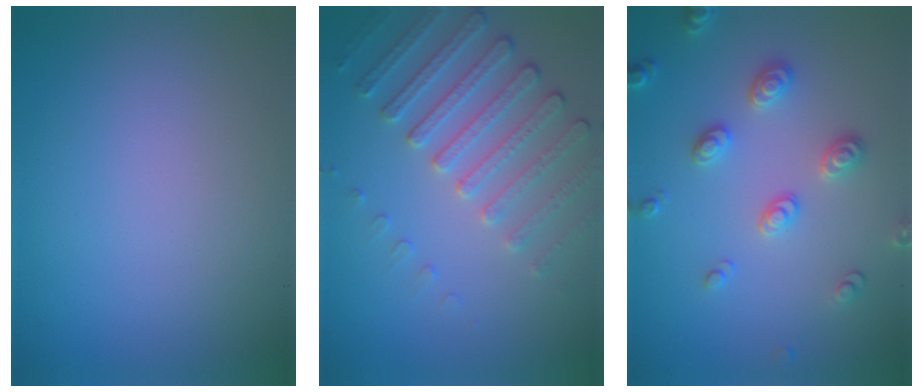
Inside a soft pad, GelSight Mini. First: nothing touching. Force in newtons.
{"total": 4.0, "press": 3.7, "slide": 1.6}
{"total": 2.8, "press": 2.7, "slide": 0.8}